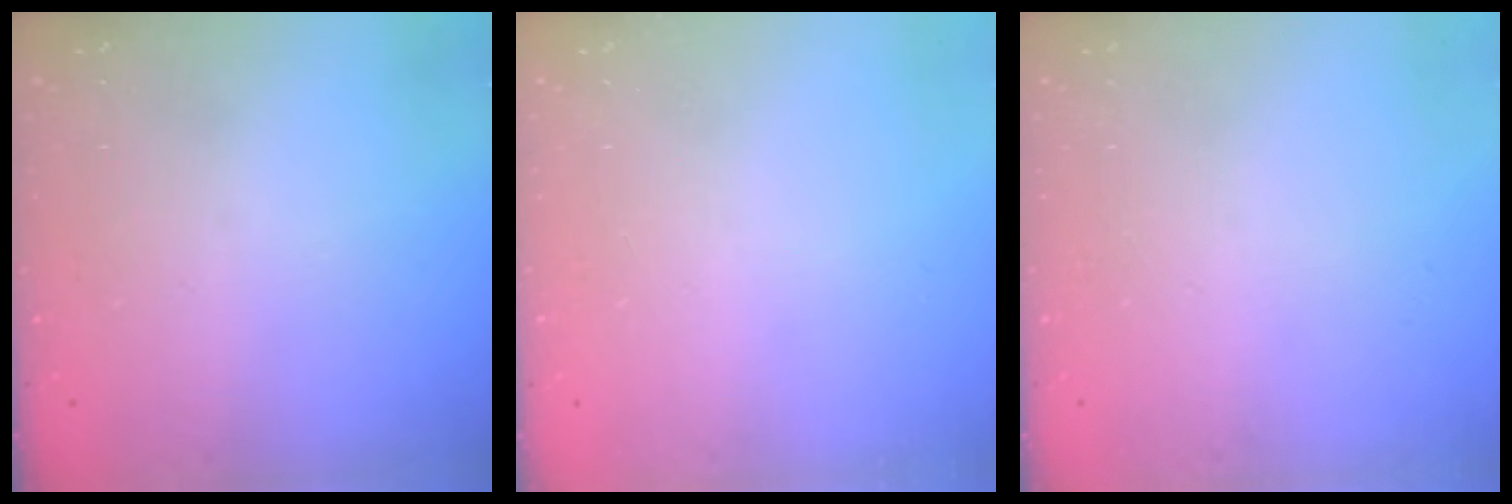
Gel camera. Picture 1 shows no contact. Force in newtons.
{"total": 0.0}
{"total": 0.0}